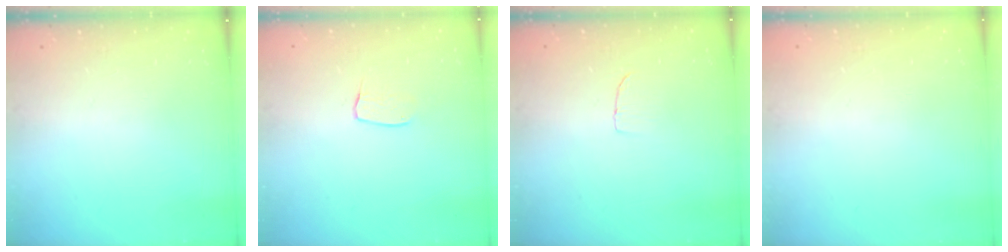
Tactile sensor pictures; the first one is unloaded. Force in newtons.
{"total": 5.6, "press": 5.6, "slide": 0.3}
{"total": 4.2, "press": 4.2, "slide": 0.4}
{"total": 0.0}